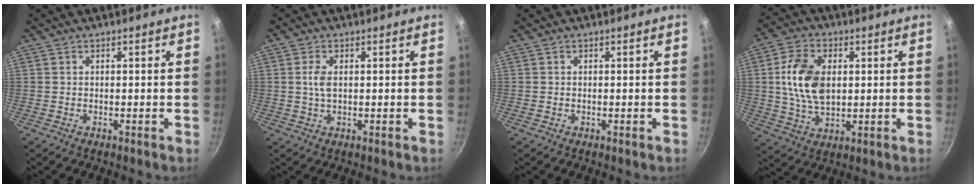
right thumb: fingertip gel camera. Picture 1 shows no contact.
{"total": 2.9, "force": [0.4, 1.4, 2.5], "torque": [-0.054, 0.001, 0.008]}
{"total": 0.0}
{"total": 12.2, "force": [1.6, 7.7, 9.4], "torque": [-0.161, -0.002, 0.031]}